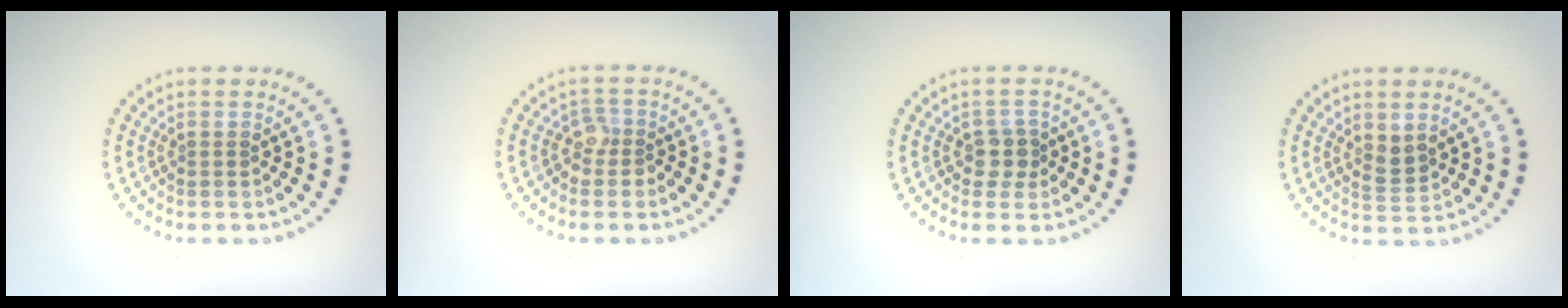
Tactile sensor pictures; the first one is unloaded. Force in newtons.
{"total": 1.7, "press": 1.4, "slide": 1.0}
{"total": 1.9, "press": 1.6, "slide": 1.0}
{"total": 1.8, "press": 1.6, "slide": 0.9}